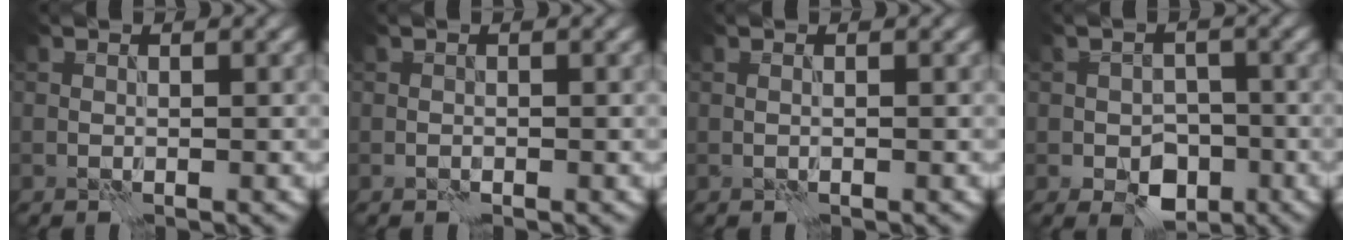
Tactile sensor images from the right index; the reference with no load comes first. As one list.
[{"total": 0.6, "force": [-0.2, 0.5, 0.2], "torque": [-0.003, -0.001, -0.006]}, {"total": 0.0}, {"total": 4.1, "force": [-1.7, 2.9, 2.4], "torque": [-0.029, -0.005, -0.030]}]